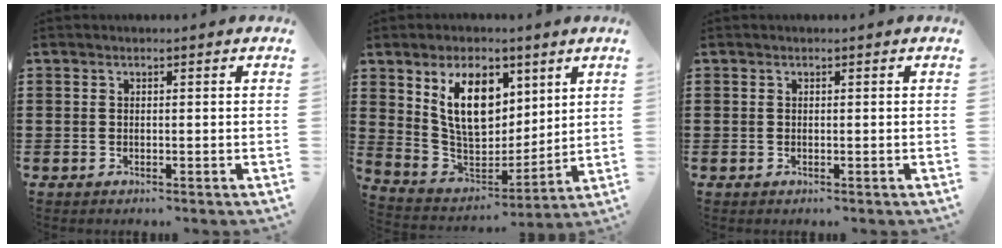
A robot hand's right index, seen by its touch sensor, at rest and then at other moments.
{"total": 12.3, "force": [5.4, 7.4, 8.3], "torque": [-0.165, 0.000, 0.101]}
{"total": 0.0}